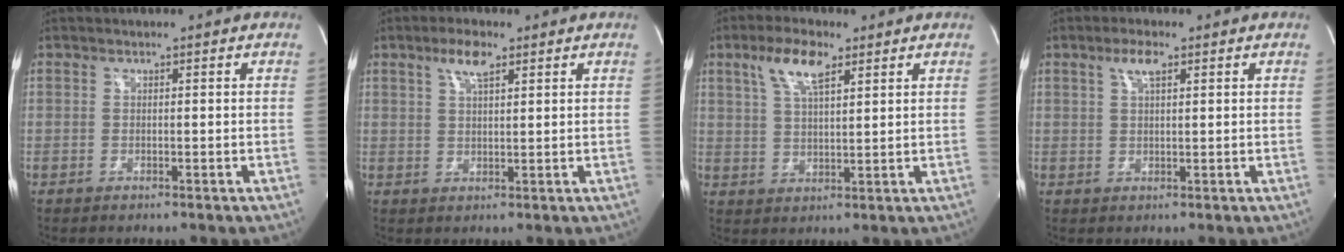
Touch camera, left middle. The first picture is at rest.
{"total": 4.1, "force": [2.4, 1.0, 3.2], "torque": [-0.066, 0.006, 0.046]}
{"total": 7.1, "force": [3.9, 2.0, 5.5], "torque": [-0.114, 0.010, 0.076]}
{"total": 3.1, "force": [1.6, 0.8, 2.6], "torque": [-0.052, 0.006, 0.032]}